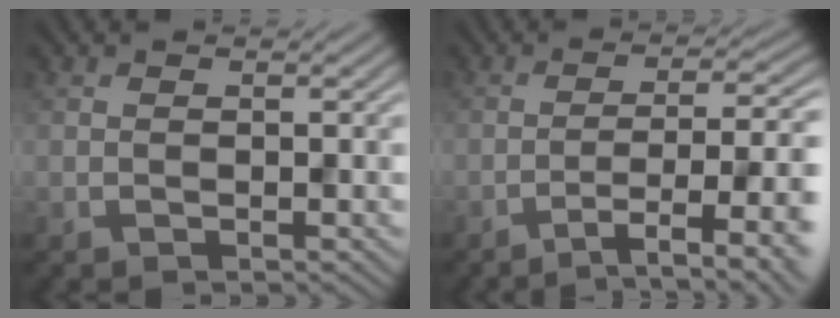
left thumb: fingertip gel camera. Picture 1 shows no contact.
{"total": 9.0, "force": [-4.2, 1.9, 7.7], "torque": [-0.118, 0.000, -0.059]}